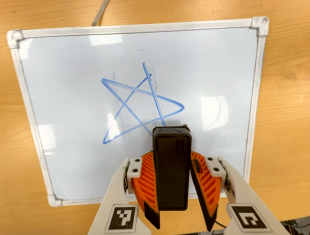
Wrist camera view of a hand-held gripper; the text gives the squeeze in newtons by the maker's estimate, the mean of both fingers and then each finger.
{"total": 5.9, "left": 5.4, "right": 6.5}